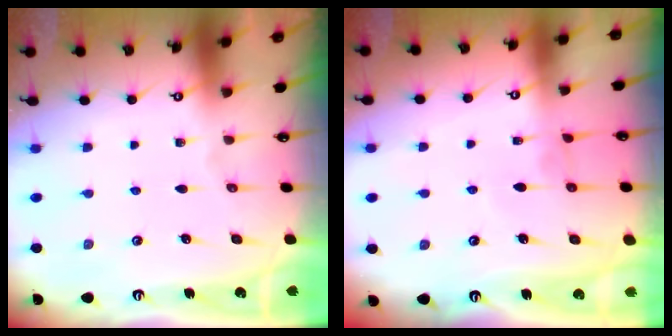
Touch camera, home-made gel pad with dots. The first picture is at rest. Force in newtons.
{"total": 1.1, "press": 1.0, "slide": 0.2}